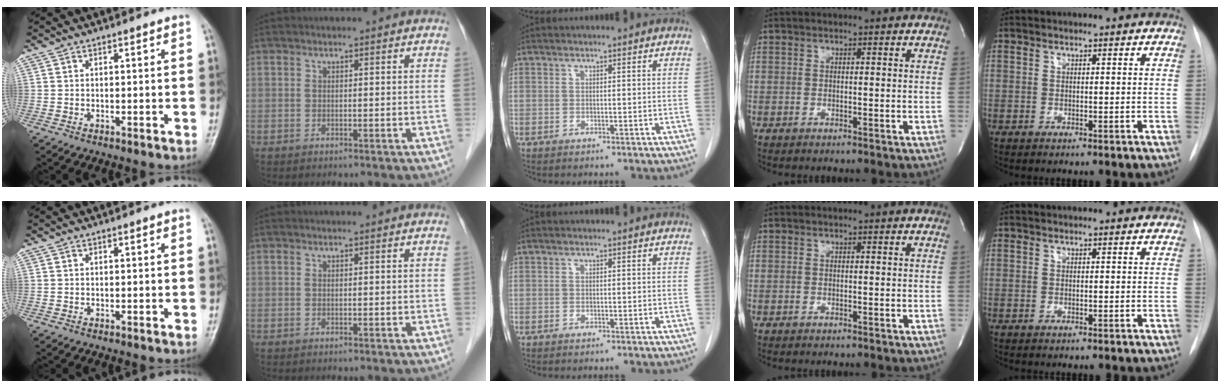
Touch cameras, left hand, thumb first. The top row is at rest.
{}